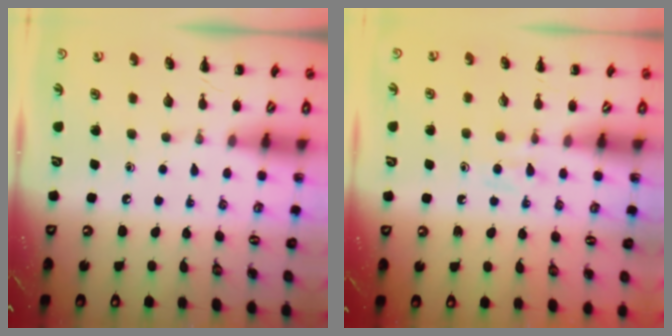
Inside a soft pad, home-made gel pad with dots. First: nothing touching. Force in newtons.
{"total": 5.2, "press": 5.0, "slide": 1.5}